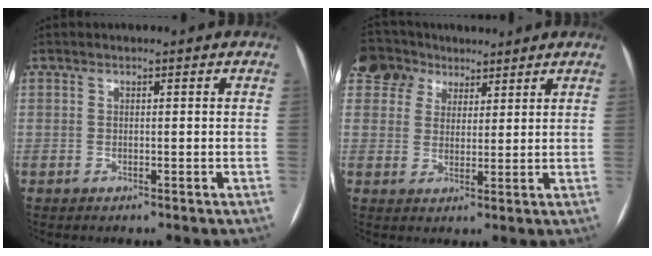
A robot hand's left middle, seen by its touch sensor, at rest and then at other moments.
{"total": 7.7, "force": [5.4, 5.4, 1.0], "torque": [-0.025, 0.031, 0.103]}